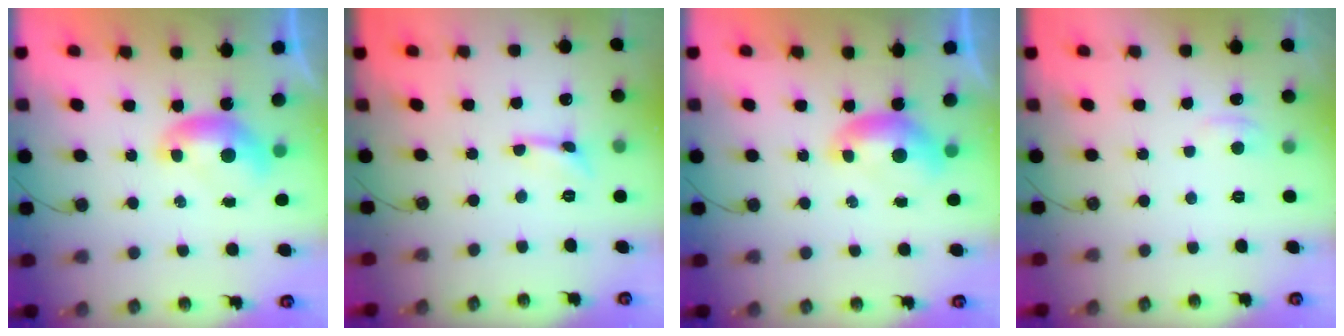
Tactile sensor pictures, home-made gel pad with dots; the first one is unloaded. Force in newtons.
{"total": 1.6, "press": 1.5, "slide": 0.4}
{"total": 0.0}
{"total": 1.1, "press": 0.5, "slide": 0.9}